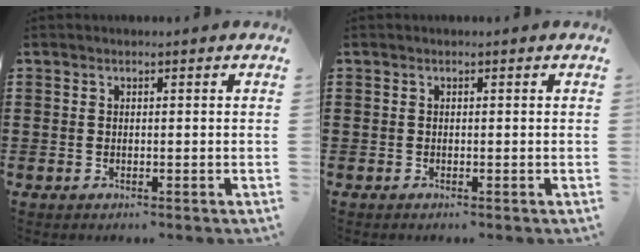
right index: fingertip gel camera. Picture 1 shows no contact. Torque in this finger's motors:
{"motor_torque": [-0.10, 0.17, 0.03, -0.01]}